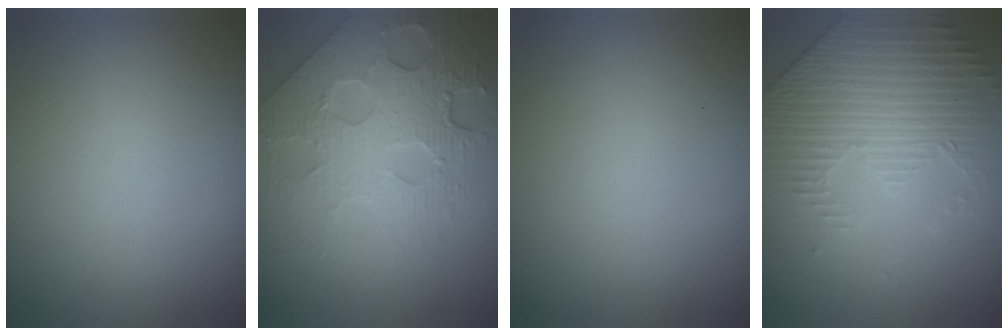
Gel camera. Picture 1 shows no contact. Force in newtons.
{"total": 8.0, "press": 5.6, "slide": 5.8}
{"total": 0.0}
{"total": 4.4, "press": 3.5, "slide": 2.6}